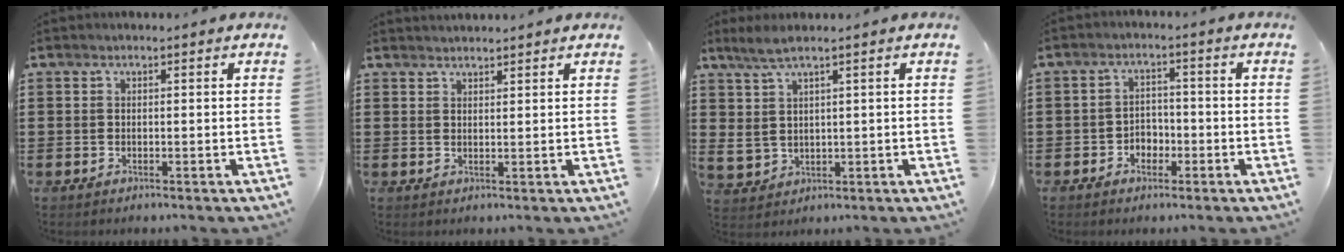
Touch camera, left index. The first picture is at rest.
{"total": 1.5, "force": [1.5, 0.0, 0.0], "torque": [-0.003, 0.001, 0.030]}
{"total": 4.2, "force": [1.7, 2.0, 3.3], "torque": [-0.081, 0.001, 0.028]}
{"total": 2.7, "force": [-1.7, 1.9, 1.0], "torque": [-0.024, 0.006, -0.038]}